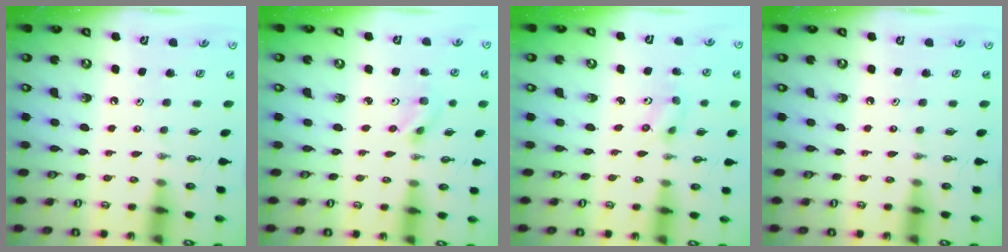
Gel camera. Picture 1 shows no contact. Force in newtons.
{"total": 2.9, "press": 2.7, "slide": 1.2}
{"total": 2.5, "press": 2.2, "slide": 1.2}
{"total": 0.0}